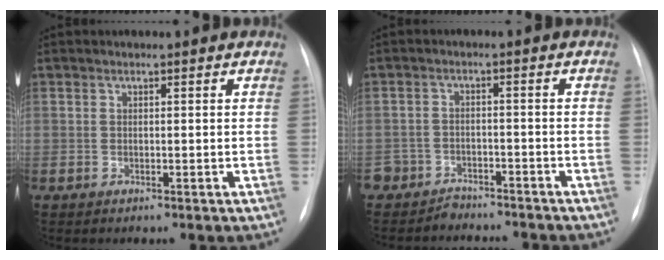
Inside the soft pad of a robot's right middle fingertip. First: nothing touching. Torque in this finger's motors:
{"motor_torque": [-0.05, -0.10, 0.02, 0.01]}